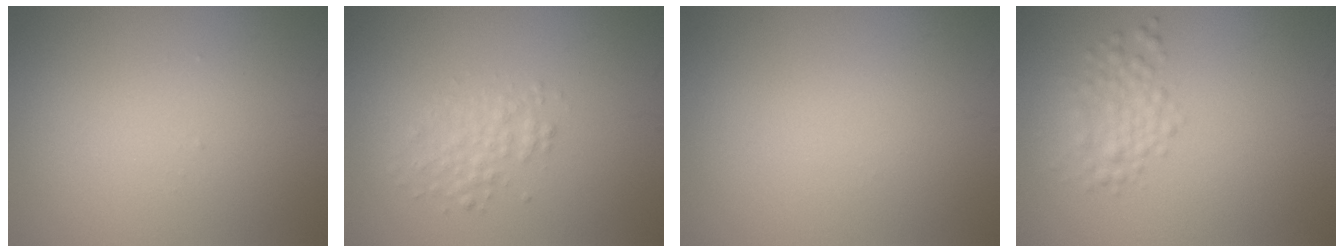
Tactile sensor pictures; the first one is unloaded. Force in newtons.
{"total": 2.0, "press": 2.0, "slide": 0.1}
{"total": 0.0}
{"total": 2.5, "press": 2.5, "slide": 0.0}